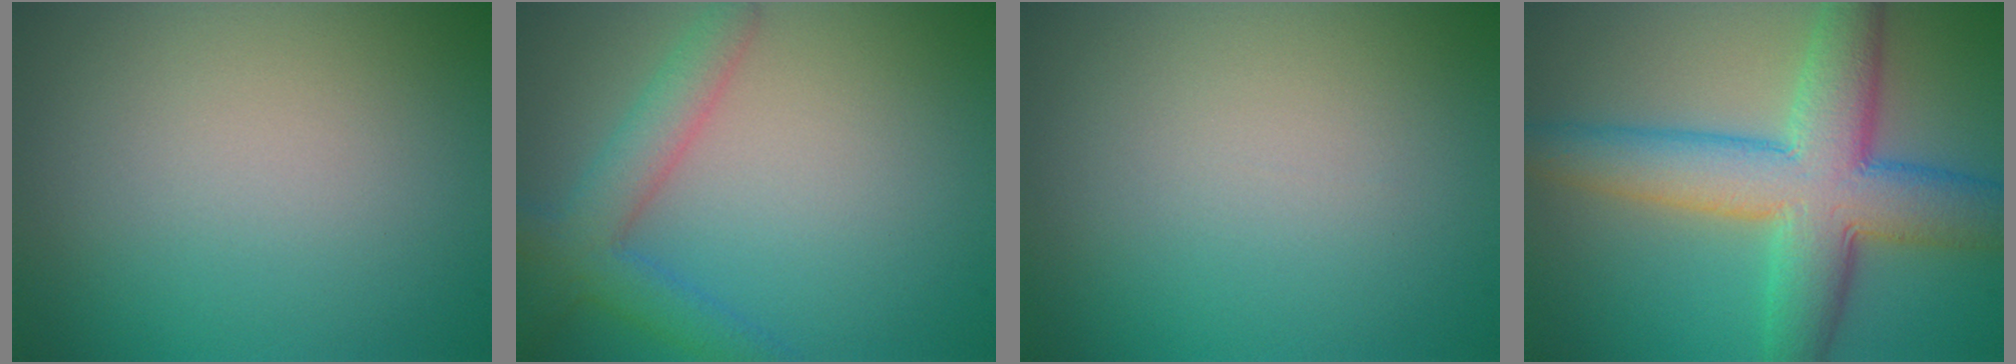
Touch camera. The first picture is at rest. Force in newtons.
{"total": 3.9, "press": 3.9, "slide": 0.2}
{"total": 0.0}
{"total": 9.7, "press": 9.6, "slide": 0.2}